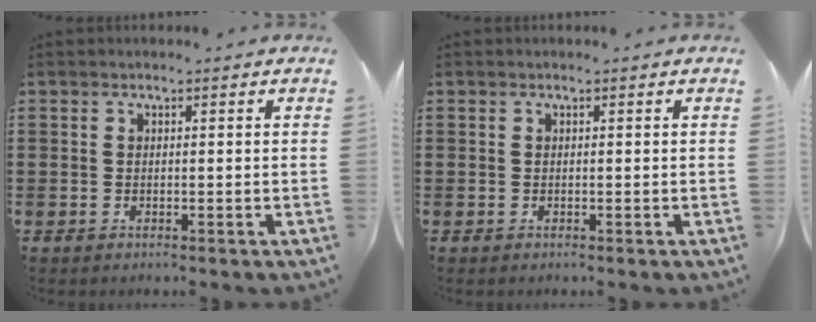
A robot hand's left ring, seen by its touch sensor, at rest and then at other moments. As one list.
[{"total": 0.0}]